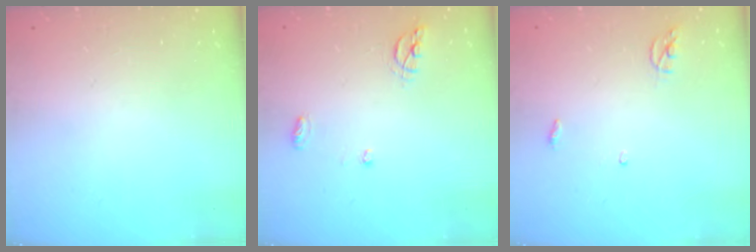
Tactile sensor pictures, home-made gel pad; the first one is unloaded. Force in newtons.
{"total": 6.2, "press": 6.2, "slide": 0.4}
{"total": 4.0, "press": 3.9, "slide": 0.4}